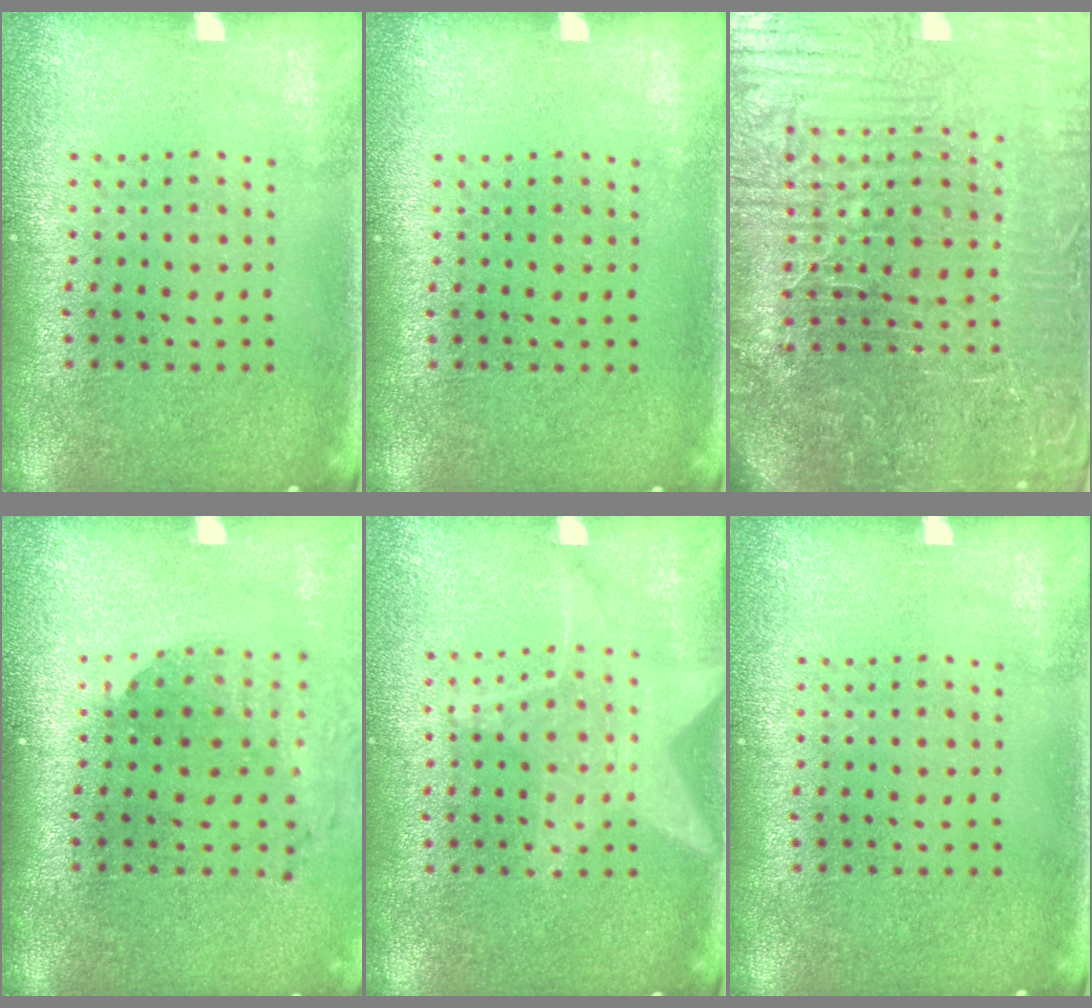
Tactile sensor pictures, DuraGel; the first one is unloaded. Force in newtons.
{"total": 0.0}
{"total": 6.8, "press": 6.1, "slide": 3.0}
{"total": 1.8, "press": 1.4, "slide": 1.1}
{"total": 1.5, "press": 1.5, "slide": 0.3}
{"total": 0.0}